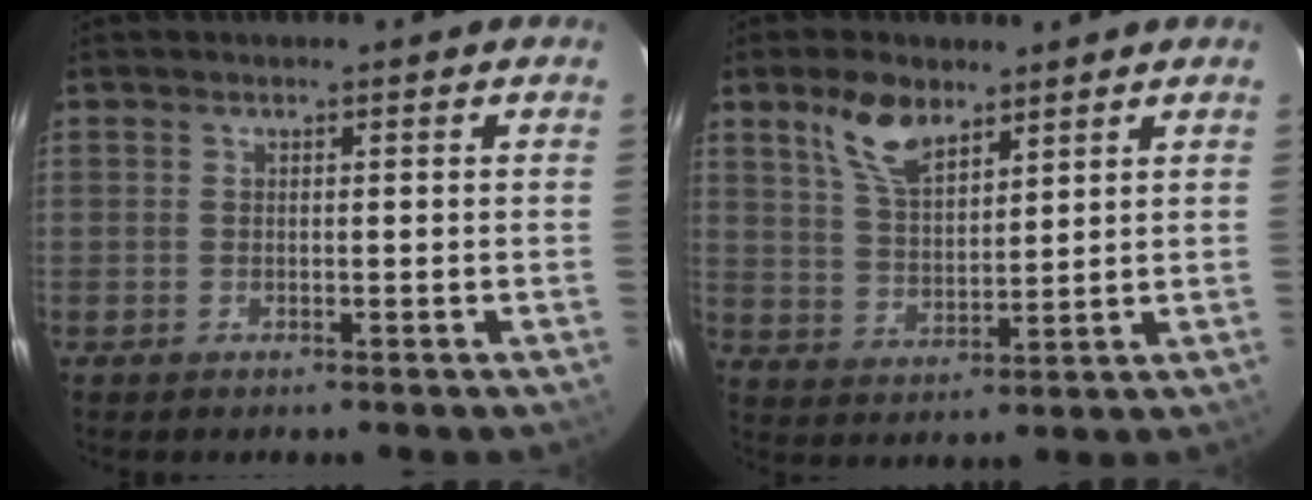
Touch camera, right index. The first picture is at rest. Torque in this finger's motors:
{"motor_torque": [0.85, 0.85, 0.40, 0.08]}